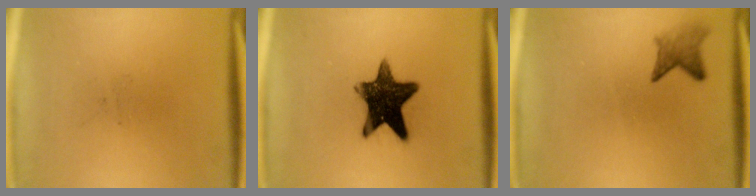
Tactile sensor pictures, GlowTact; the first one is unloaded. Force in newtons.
{"total": 13.3}
{"total": 2.4}